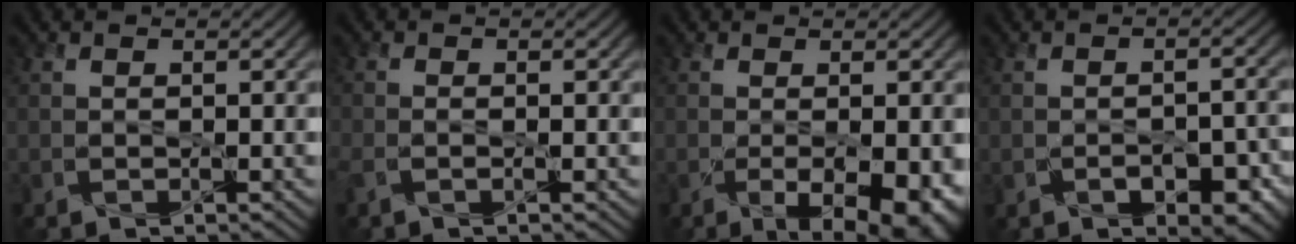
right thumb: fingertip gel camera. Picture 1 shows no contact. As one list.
[{"total": 1.7, "force": [-0.8, 0.6, 1.3], "torque": [-0.036, -0.005, -0.019]}, {"total": 6.8, "force": [-1.8, 2.8, 6.0], "torque": [-0.096, -0.031, -0.004]}, {"total": 5.2, "force": [-2.1, 2.9, 3.8], "torque": [-0.054, -0.010, -0.028]}]